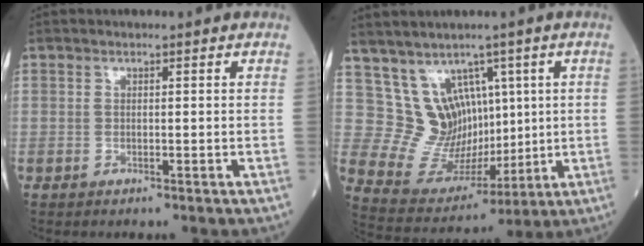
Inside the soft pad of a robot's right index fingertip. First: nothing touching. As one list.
[{"total": 9.5, "force": [3.9, 7.5, 4.3], "torque": [-0.080, 0.028, 0.096]}]